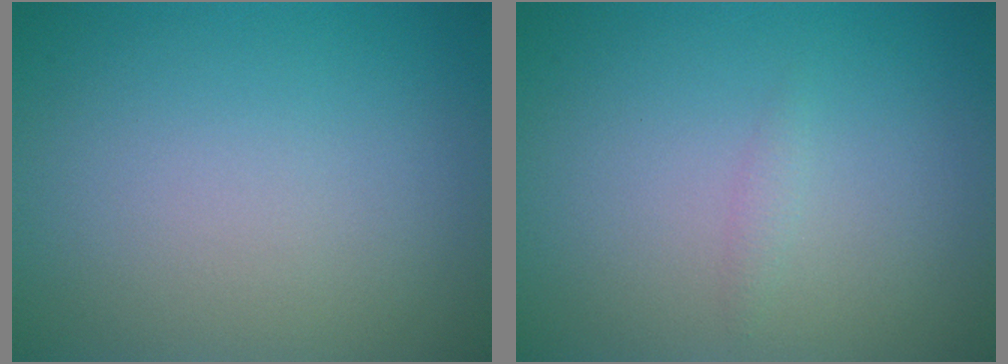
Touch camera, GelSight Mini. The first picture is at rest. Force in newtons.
{"total": 0.6, "press": 0.6, "slide": 0.0}